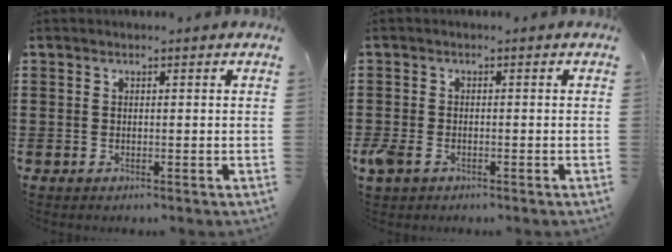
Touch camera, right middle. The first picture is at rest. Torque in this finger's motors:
{"motor_torque": [0.52, -0.33, 0.07, 0.04]}